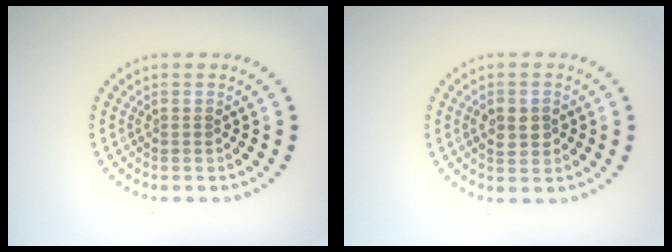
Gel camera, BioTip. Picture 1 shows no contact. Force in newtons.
{"total": 2.2, "press": 2.2, "slide": 0.1}